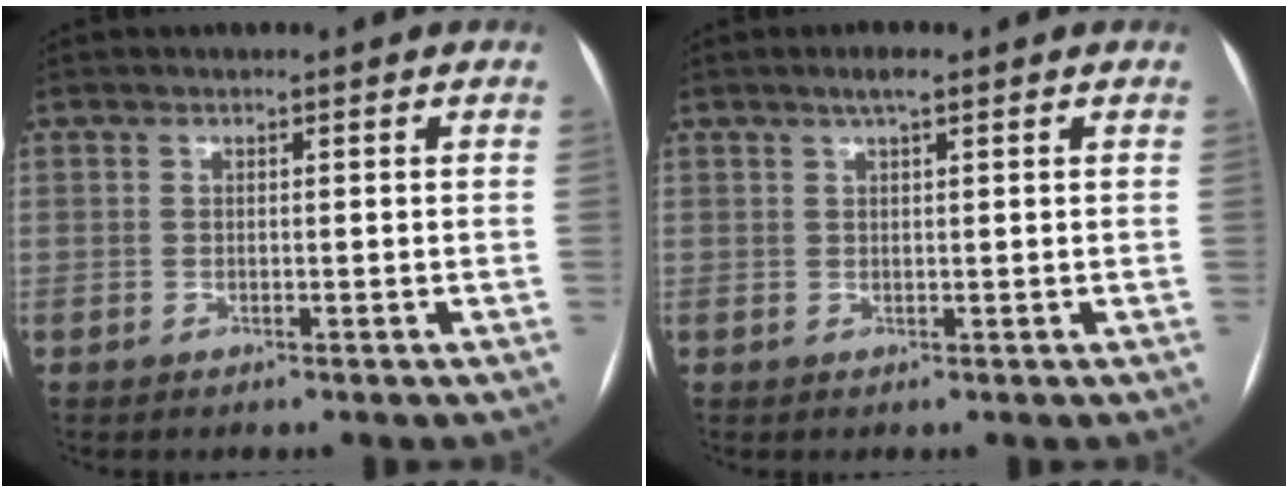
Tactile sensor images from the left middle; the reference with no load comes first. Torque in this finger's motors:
{"motor_torque": [0.17, -0.17, 0.00, 0.03]}